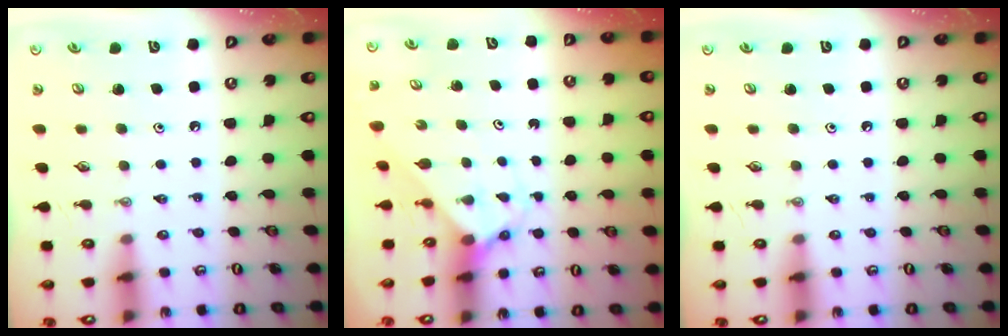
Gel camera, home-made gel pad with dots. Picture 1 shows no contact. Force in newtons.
{"total": 2.3, "press": 2.3, "slide": 0.2}
{"total": 0.0}